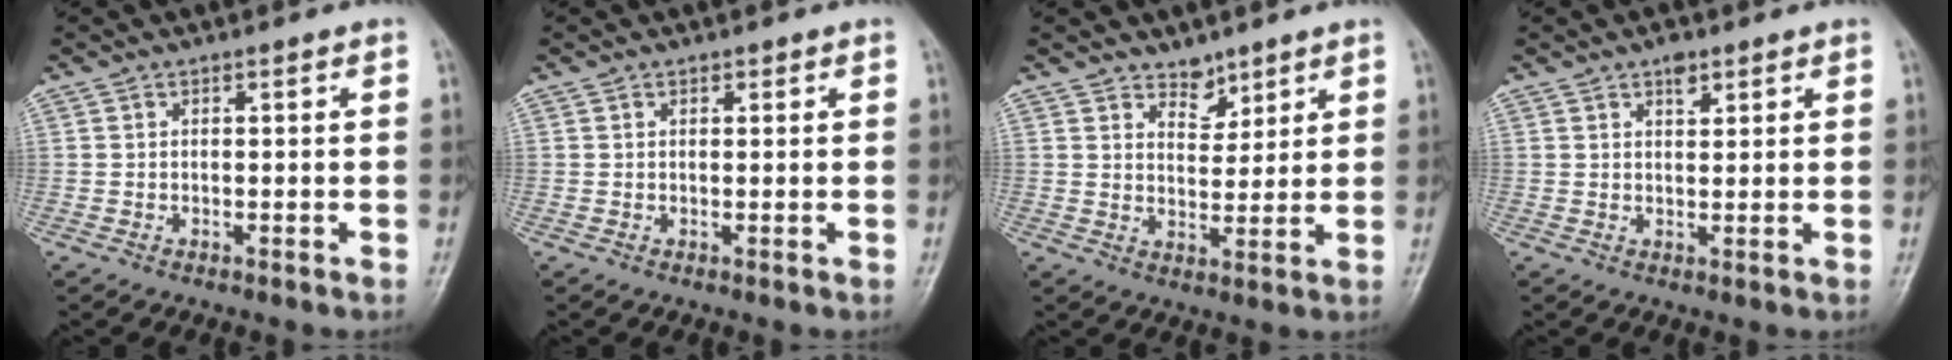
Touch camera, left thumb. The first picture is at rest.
{"total": 0.8, "force": [0.5, 0.6, 0.3], "torque": [0.001, -0.002, 0.005]}
{"total": 4.6, "force": [3.5, 2.6, 1.5], "torque": [0.002, -0.027, 0.059]}
{"total": 2.8, "force": [1.7, 1.5, 1.6], "torque": [-0.015, -0.009, 0.027]}